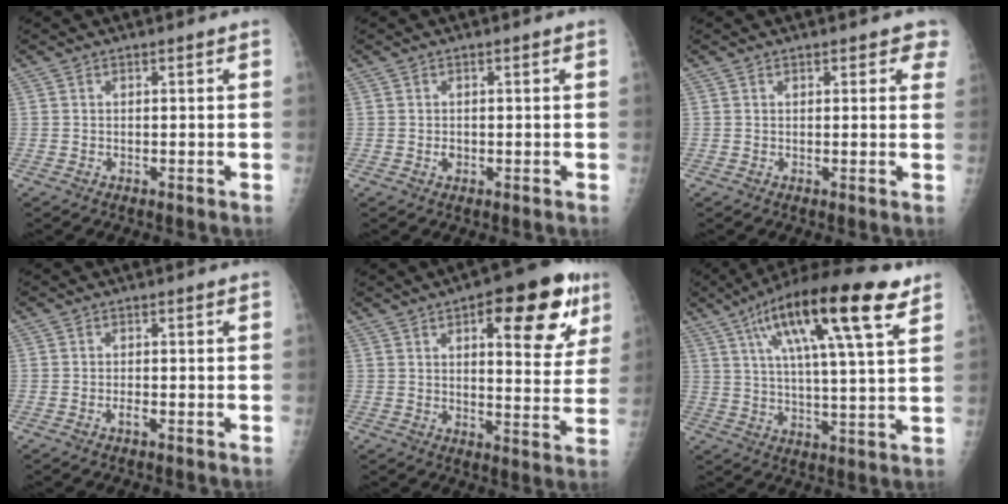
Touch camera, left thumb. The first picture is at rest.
{"total": 1.0, "force": [-0.2, 0.8, 0.6], "torque": [-0.006, 0.001, -0.002]}
{"total": 2.9, "force": [2.1, 1.5, 1.4], "torque": [0.018, -0.004, 0.017]}
{"total": 1.3, "force": [-0.7, 0.5, 1.0], "torque": [-0.019, 0.003, -0.012]}
{"total": 17.7, "force": [8.0, 6.8, 14.2], "torque": [-0.143, -0.019, 0.102]}
{"total": 21.1, "force": [10.6, 4.6, 17.7], "torque": [-0.283, -0.006, 0.170]}